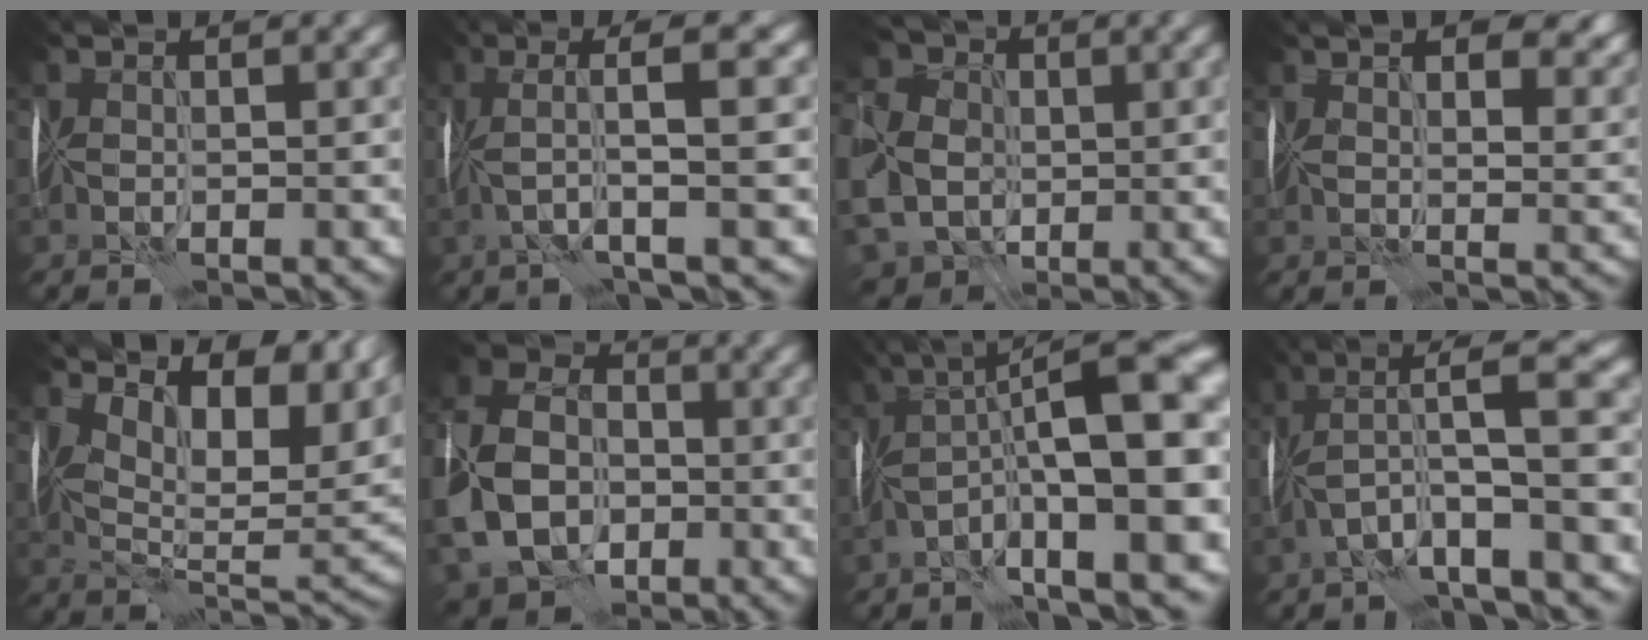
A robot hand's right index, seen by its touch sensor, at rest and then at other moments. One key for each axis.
{"total": 5.5, "fx": 0.6, "fy": 0.6, "fz": 5.4, "tx": -0.101, "ty": 0.024, "tz": 0.006}
{"total": 10.5, "fx": -0.7, "fy": 8.5, "fz": 6.2, "tx": -0.149, "ty": -0.002, "tz": -0.014}
{"total": 9.2, "fx": 5.2, "fy": 4.4, "fz": 6.2, "tx": -0.065, "ty": 0.014, "tz": 0.065}
{"total": 14.2, "fx": 6.7, "fy": 6.8, "fz": 10.4, "tx": -0.158, "ty": 0.000, "tz": 0.129}
{"total": 11.9, "fx": -2.6, "fy": 9.1, "fz": 7.3, "tx": -0.173, "ty": -0.011, "tz": -0.064}
{"total": 15.0, "fx": -2.1, "fy": 4.3, "fz": 14.2, "tx": -0.228, "ty": 0.034, "tz": -0.033}
{"total": 8.7, "fx": -0.6, "fy": 1.8, "fz": 8.5, "tx": -0.142, "ty": 0.036, "tz": -0.026}